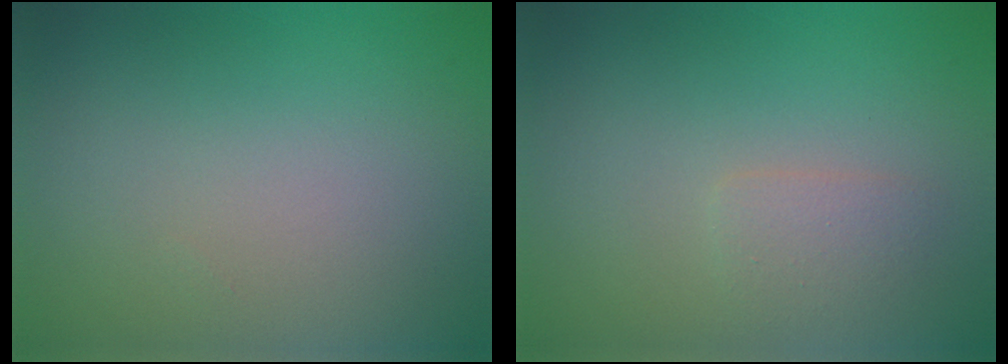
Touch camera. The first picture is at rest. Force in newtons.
{"total": 1.3, "press": 1.3, "slide": 0.0}